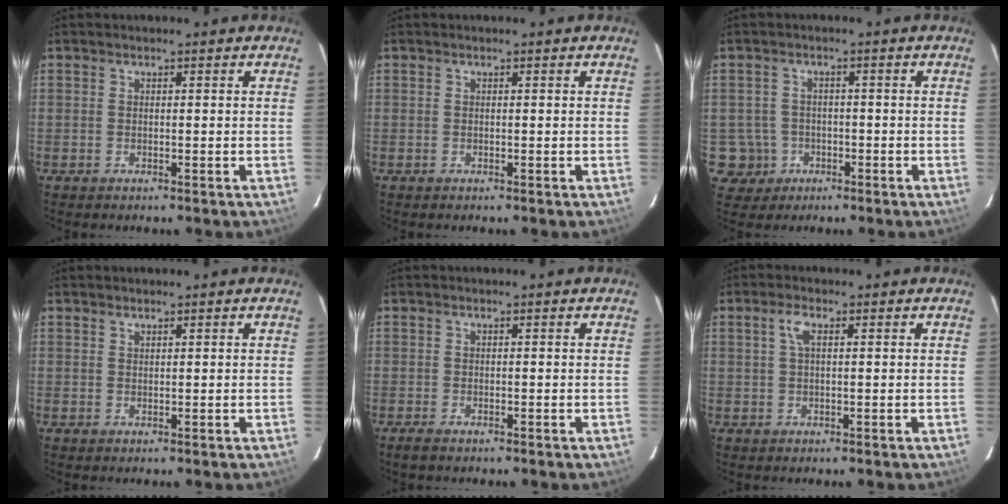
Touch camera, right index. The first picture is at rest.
{"total": 0.0}
{"total": 5.2, "force": [-1.7, 4.9, 0.2], "torque": [-0.014, 0.020, -0.022]}
{"total": 0.5, "force": [0.5, 0.1, 0.0], "torque": [-0.001, 0.001, 0.010]}
{"total": 1.6, "force": [-1.2, 0.4, 0.8], "torque": [-0.019, -0.007, -0.024]}
{"total": 2.4, "force": [0.8, 0.9, 2.1], "torque": [-0.047, 0.008, 0.015]}